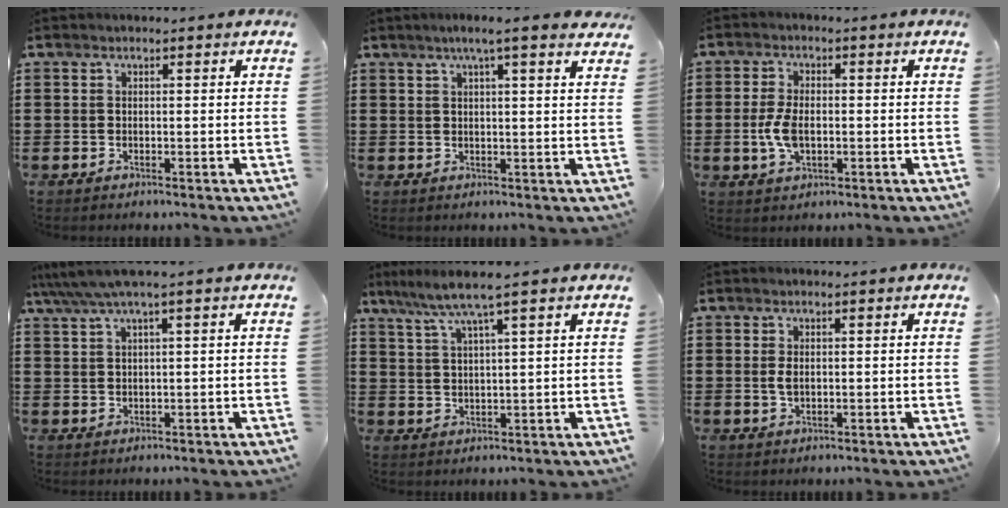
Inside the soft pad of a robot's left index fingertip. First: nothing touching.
{"total": 3.9, "force": [2.7, -0.1, 2.8], "torque": [-0.061, 0.002, 0.046]}
{"total": 5.3, "force": [-0.6, 2.7, 4.5], "torque": [-0.110, -0.004, -0.017]}
{"total": 3.2, "force": [1.6, -0.1, 2.8], "torque": [-0.058, 0.001, 0.027]}
{"total": 5.3, "force": [3.6, -0.1, 3.9], "torque": [-0.088, -0.009, 0.059]}
{"total": 1.8, "force": [0.2, 0.9, 1.6], "torque": [-0.041, 0.002, -0.001]}